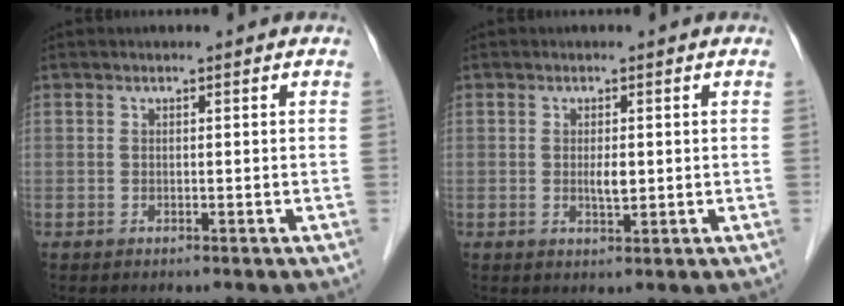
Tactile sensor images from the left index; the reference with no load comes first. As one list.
[{"total": 1.8, "force": [-0.1, 0.6, 1.7], "torque": [-0.032, -0.006, 0.000]}]